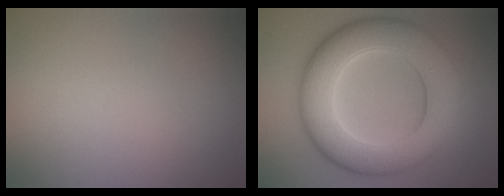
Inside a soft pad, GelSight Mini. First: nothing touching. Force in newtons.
{"total": 10.5, "press": 10.5, "slide": 0.3}